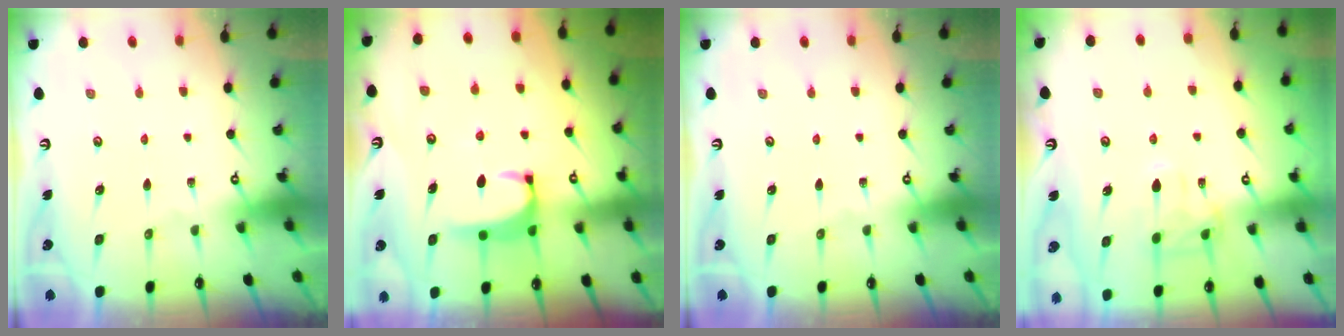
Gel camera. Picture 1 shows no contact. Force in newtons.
{"total": 1.9, "press": 1.9, "slide": 0.3}
{"total": 0.0}
{"total": 3.2, "press": 2.9, "slide": 1.4}